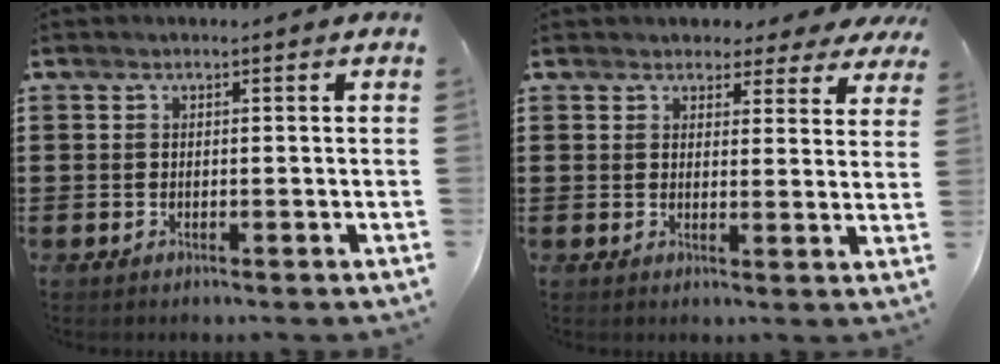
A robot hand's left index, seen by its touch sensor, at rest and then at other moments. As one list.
[{"total": 3.2, "force": [2.9, 1.3, 0.6], "torque": [-0.016, -0.007, 0.052]}]